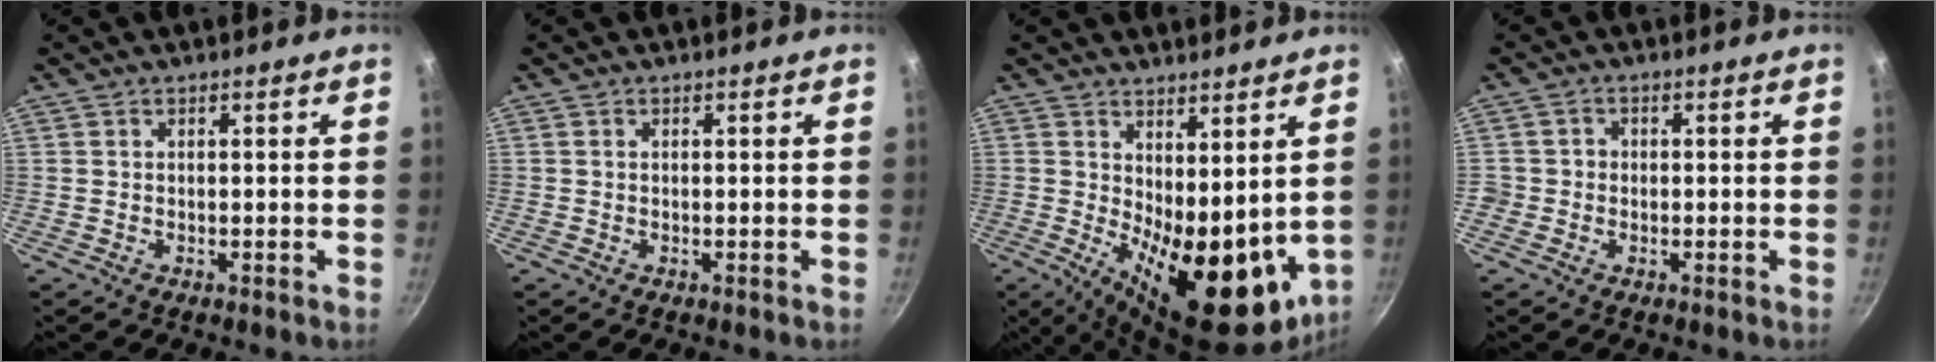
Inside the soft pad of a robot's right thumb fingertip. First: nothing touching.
{"total": 0.0}
{"total": 17.4, "force": [0.9, 8.0, 15.5], "torque": [-0.173, -0.028, 0.034]}
{"total": 2.1, "force": [-0.6, 2.0, 0.4], "torque": [0.005, 0.007, -0.014]}